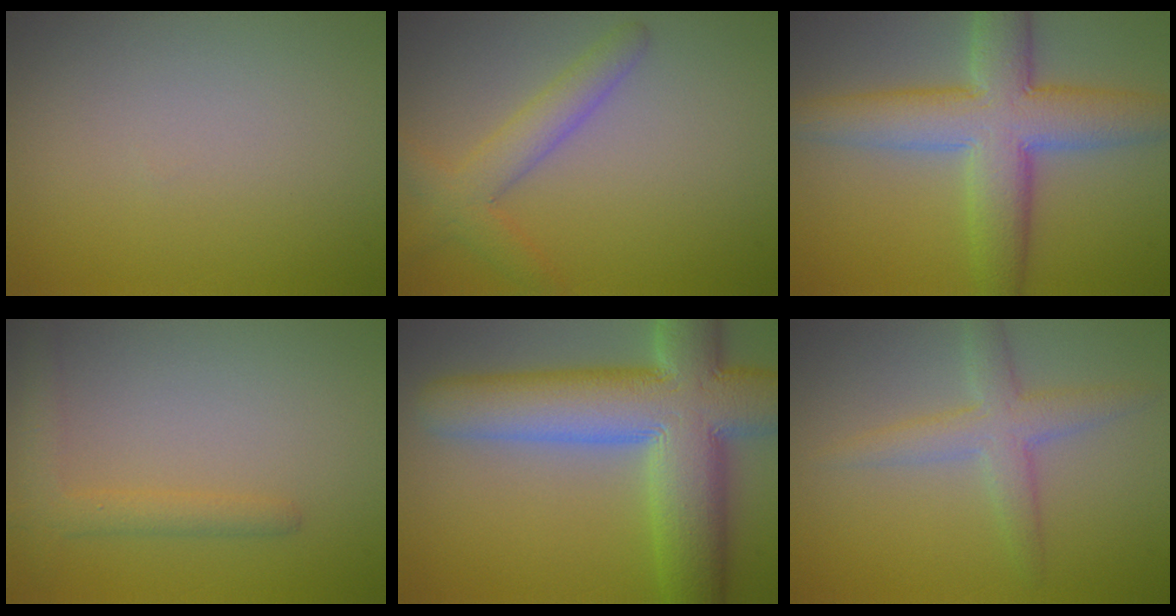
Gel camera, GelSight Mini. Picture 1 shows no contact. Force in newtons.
{"total": 2.2, "press": 2.2, "slide": 0.2}
{"total": 8.6, "press": 8.6, "slide": 0.2}
{"total": 2.4, "press": 2.4, "slide": 0.2}
{"total": 12.8, "press": 12.8, "slide": 0.9}
{"total": 3.3, "press": 3.3, "slide": 0.0}